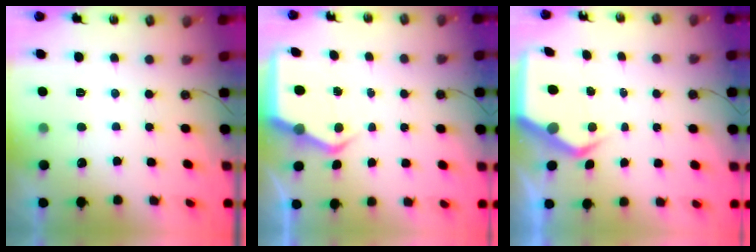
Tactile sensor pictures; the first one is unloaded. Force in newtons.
{"total": 5.9, "press": 5.9, "slide": 0.6}
{"total": 6.6, "press": 6.6, "slide": 0.7}